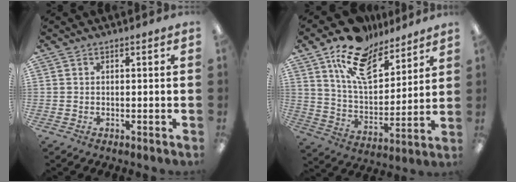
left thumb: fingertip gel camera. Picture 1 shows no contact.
{"total": 15.7, "force": [11.2, 7.5, 8.0], "torque": [-0.152, -0.055, 0.206]}